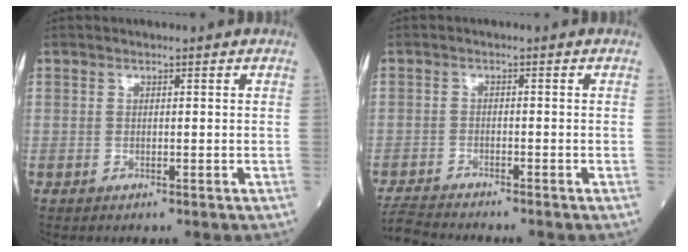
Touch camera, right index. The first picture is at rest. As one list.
[{"total": 5.0, "force": [-4.9, -0.2, 0.8], "torque": [-0.015, -0.021, -0.086]}]